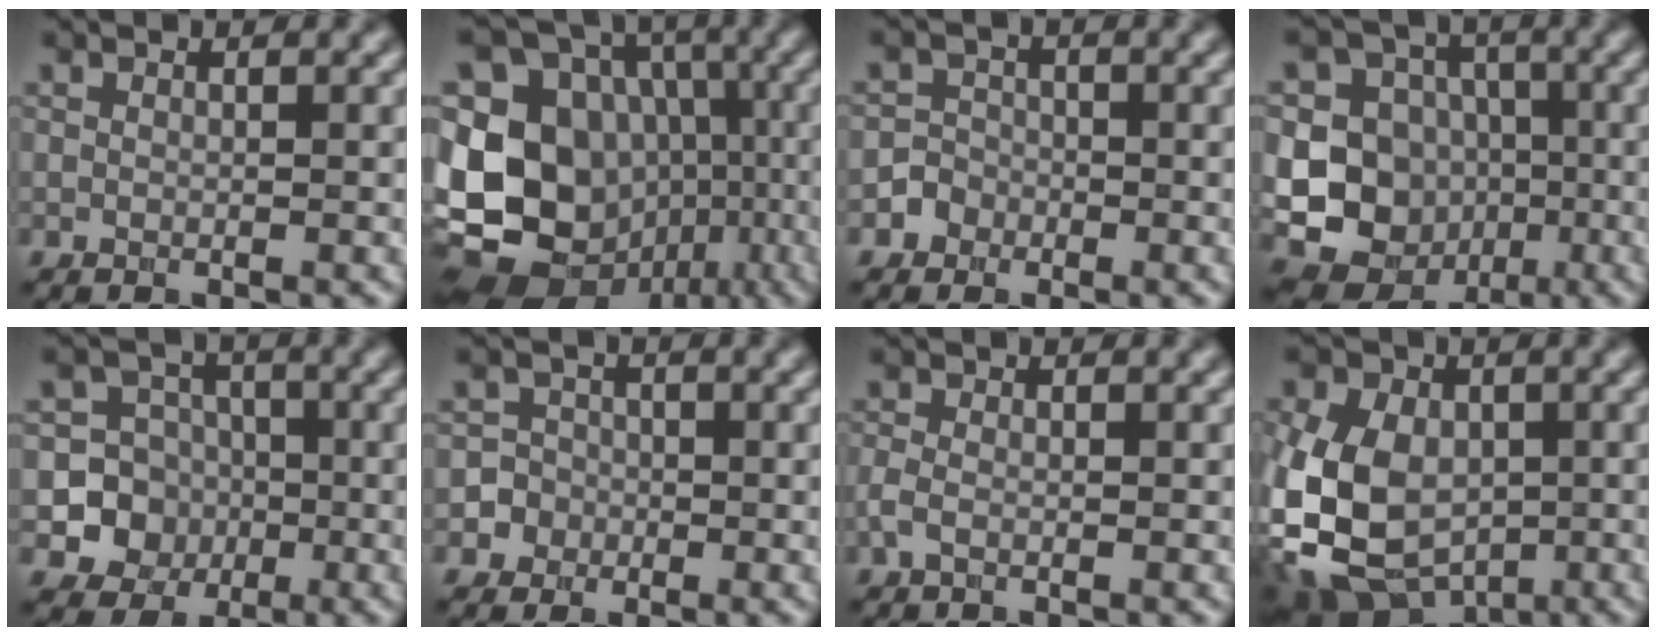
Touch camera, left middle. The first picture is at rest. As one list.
[{"total": 17.1, "force": [-3.8, 15.0, 7.4], "torque": [-0.165, 0.004, -0.058]}, {"total": 1.5, "force": [-1.1, 1.0, -0.5], "torque": [0.015, 0.007, -0.014]}, {"total": 16.1, "force": [-3.0, 15.3, 4.3], "torque": [-0.112, -0.011, -0.058]}, {"total": 7.5, "force": [-2.2, 7.1, 1.0], "torque": [-0.009, 0.004, -0.055]}, {"total": 2.7, "force": [-1.4, 2.3, -0.2], "torque": [0.026, 0.005, -0.022]}, {"total": 1.2, "force": [-0.9, 0.4, 0.7], "torque": [-0.028, 0.000, -0.015]}, {"total": 12.4, "force": [-2.9, 9.4, 7.5], "torque": [-0.158, -0.011, -0.061]}]